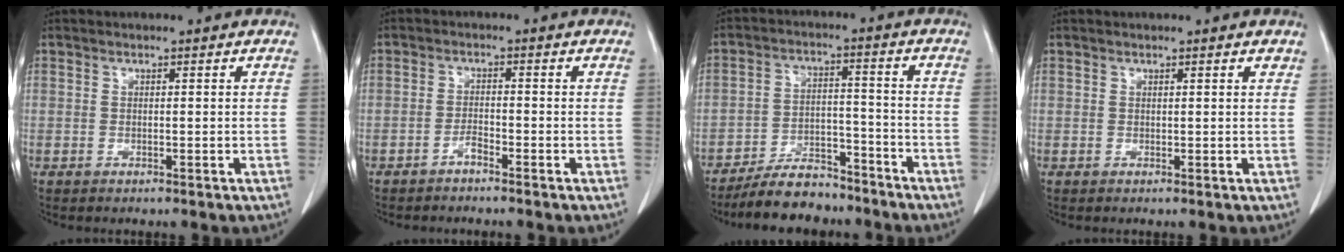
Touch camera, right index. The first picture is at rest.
{"total": 1.8, "force": [-1.5, 0.1, 0.9], "torque": [-0.016, 0.003, -0.028]}
{"total": 9.0, "force": [-7.9, 3.3, 2.7], "torque": [-0.044, 0.008, -0.138]}
{"total": 0.9, "force": [0.8, 0.2, 0.2], "torque": [-0.006, -0.002, 0.004]}